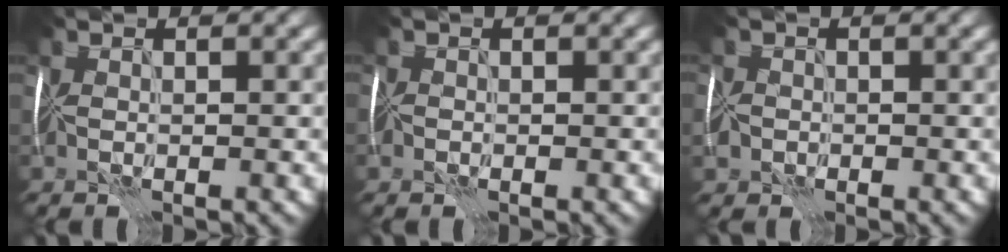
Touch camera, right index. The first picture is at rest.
{"total": 1.4, "force": [-0.4, 1.2, 0.5], "torque": [-0.004, 0.005, -0.009]}
{"total": 3.3, "force": [-1.7, 2.7, 1.0], "torque": [-0.032, 0.000, -0.026]}